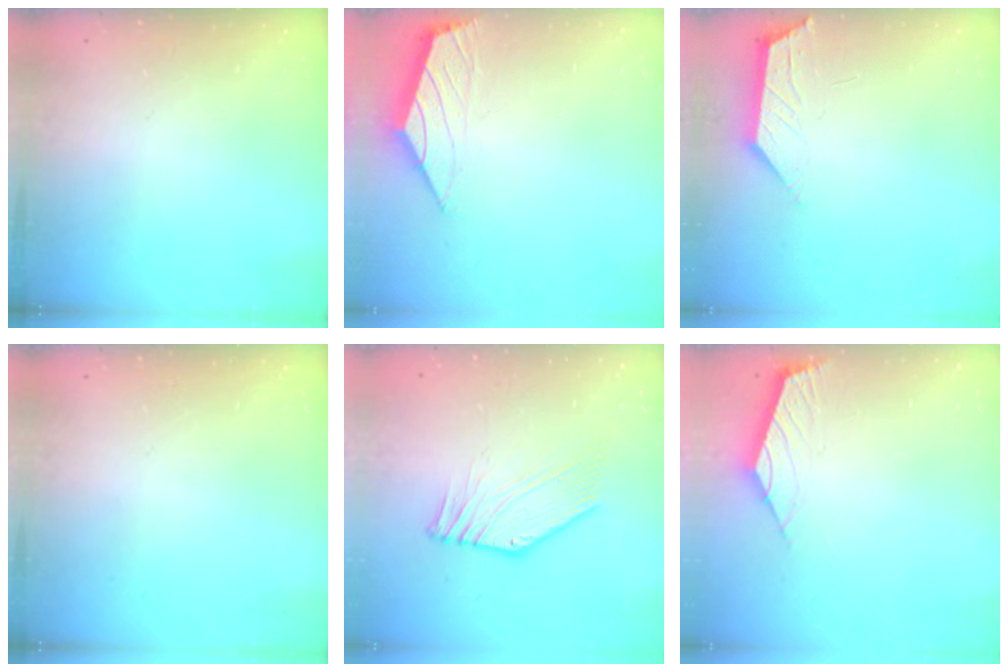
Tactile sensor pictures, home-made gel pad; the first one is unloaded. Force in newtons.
{"total": 0.8, "press": 0.6, "slide": 0.6}
{"total": 1.8, "press": 1.7, "slide": 0.4}
{"total": 0.0}
{"total": 3.0, "press": 2.8, "slide": 1.0}
{"total": 2.4, "press": 2.3, "slide": 0.6}